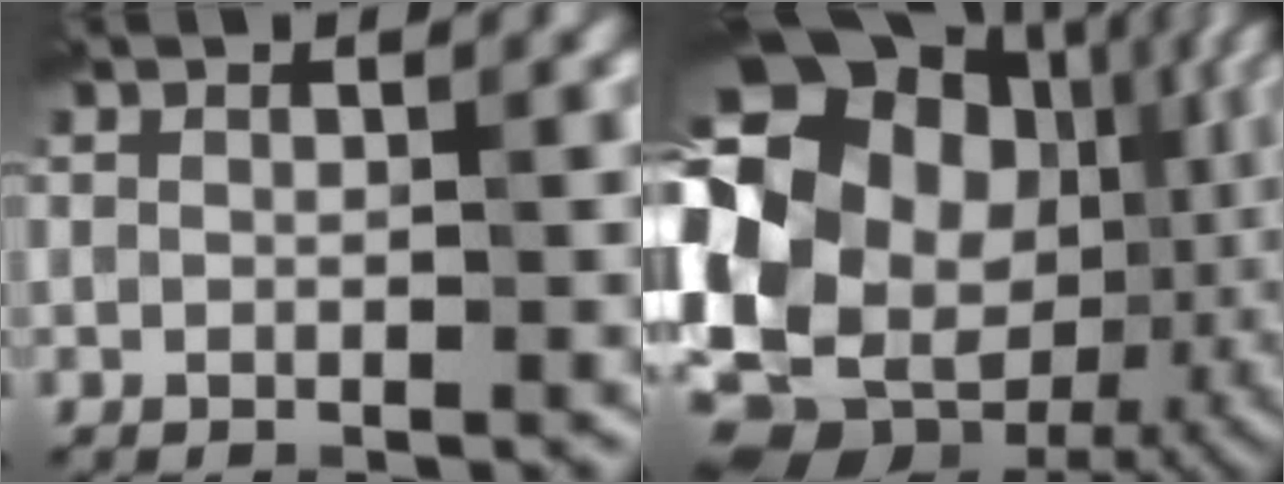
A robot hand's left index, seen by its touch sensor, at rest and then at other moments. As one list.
[{"total": 21.1, "force": [1.1, 16.0, 13.7], "torque": [-0.268, -0.004, 0.034]}]